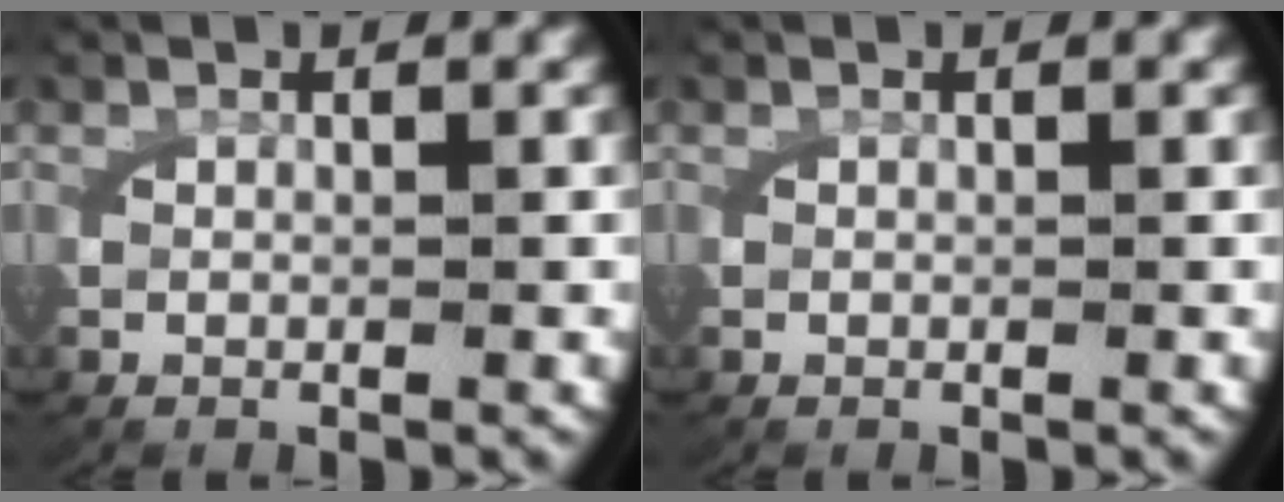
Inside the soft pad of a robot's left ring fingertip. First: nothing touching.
{"total": 0.0}